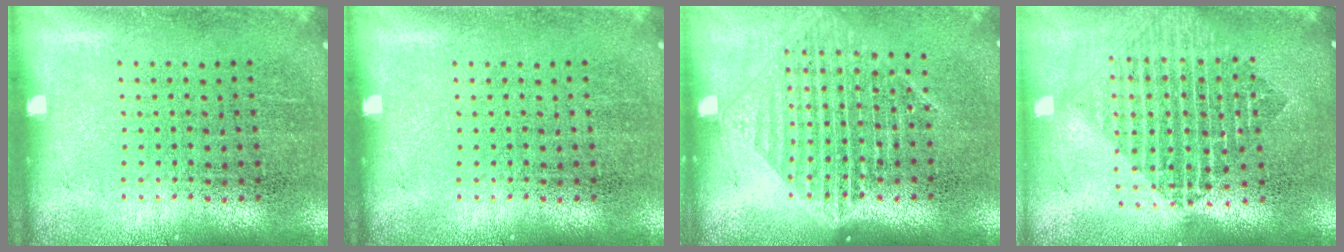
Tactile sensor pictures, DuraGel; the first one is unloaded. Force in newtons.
{"total": 0.0}
{"total": 1.4, "press": 1.3, "slide": 0.7}
{"total": 1.9, "press": 1.6, "slide": 1.1}